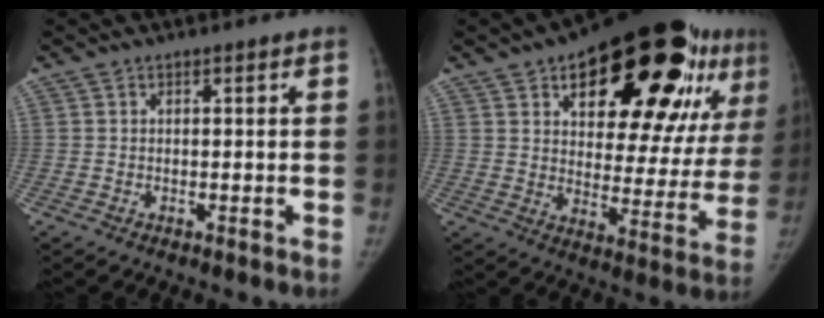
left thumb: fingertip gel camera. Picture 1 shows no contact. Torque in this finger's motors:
{"motor_torque": [2.91, 2.10, 1.22, -1.55, 0.47]}